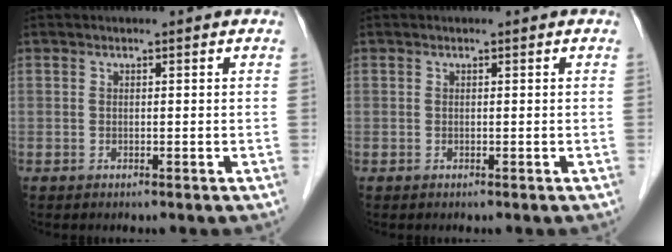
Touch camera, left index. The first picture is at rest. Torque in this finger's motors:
{"motor_torque": [0.00, 0.00, 0.00, 0.00]}